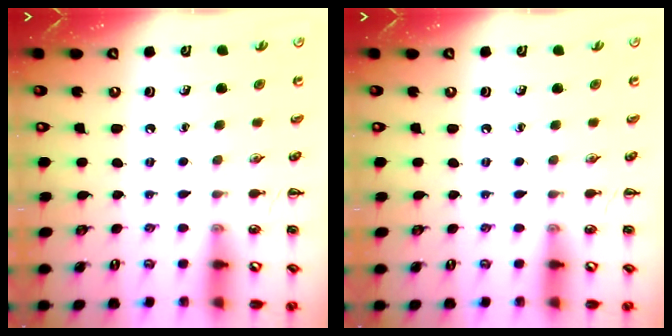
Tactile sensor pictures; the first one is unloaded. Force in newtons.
{"total": 0.0}